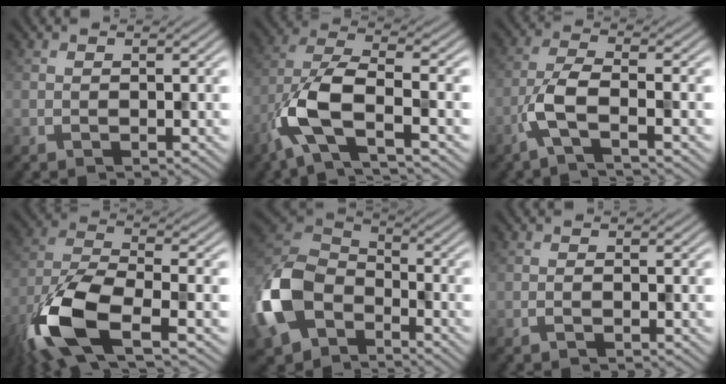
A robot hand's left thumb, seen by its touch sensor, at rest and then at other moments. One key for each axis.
{"total": 9.8, "fx": -4.4, "fy": 3.5, "fz": 8.1, "tx": -0.173, "ty": 0.002, "tz": -0.099}
{"total": 5.2, "fx": -2.4, "fy": 1.1, "fz": 4.4, "tx": -0.096, "ty": 0.003, "tz": -0.064}
{"total": 13.0, "fx": -6.2, "fy": 5.2, "fz": 10.2, "tx": -0.232, "ty": -0.030, "tz": -0.135}
{"total": 14.7, "fx": -6.3, "fy": 9.9, "fz": 8.9, "tx": -0.240, "ty": -0.031, "tz": -0.134}
{"total": 0.6, "fx": -0.3, "fy": 0.0, "fz": 0.5, "tx": -0.011, "ty": 0.000, "tz": -0.007}